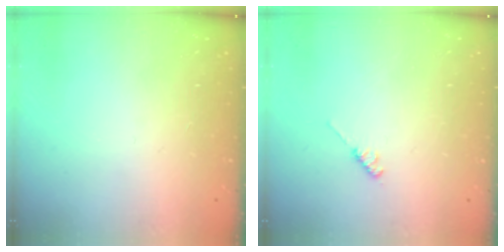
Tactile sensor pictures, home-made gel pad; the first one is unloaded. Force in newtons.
{"total": 2.6, "press": 2.5, "slide": 0.4}